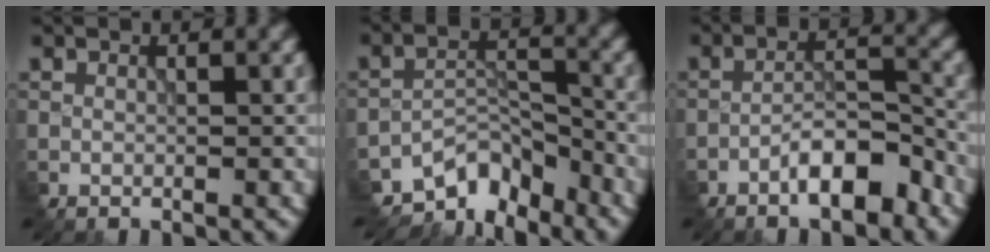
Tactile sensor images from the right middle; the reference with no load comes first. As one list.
[{"total": 5.6, "force": [-4.9, 2.2, 1.5], "torque": [-0.011, 0.000, -0.091]}, {"total": 4.8, "force": [-3.3, 1.4, 3.2], "torque": [-0.049, 0.014, -0.056]}]